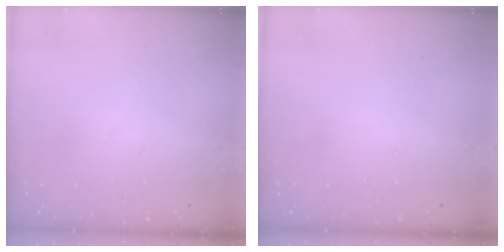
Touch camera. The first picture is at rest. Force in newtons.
{"total": 0.0}